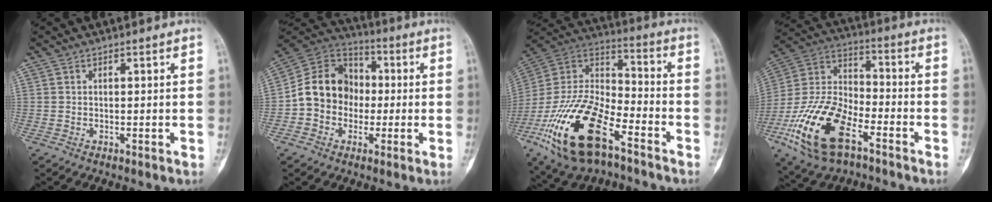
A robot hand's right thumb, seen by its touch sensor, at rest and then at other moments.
{"total": 13.1, "force": [-1.1, 11.1, 6.8], "torque": [-0.089, 0.036, -0.030]}
{"total": 25.7, "force": [-12.9, 12.0, 18.7], "torque": [-0.408, 0.040, -0.235]}
{"total": 20.8, "force": [-9.7, 10.3, 15.2], "torque": [-0.305, 0.043, -0.180]}